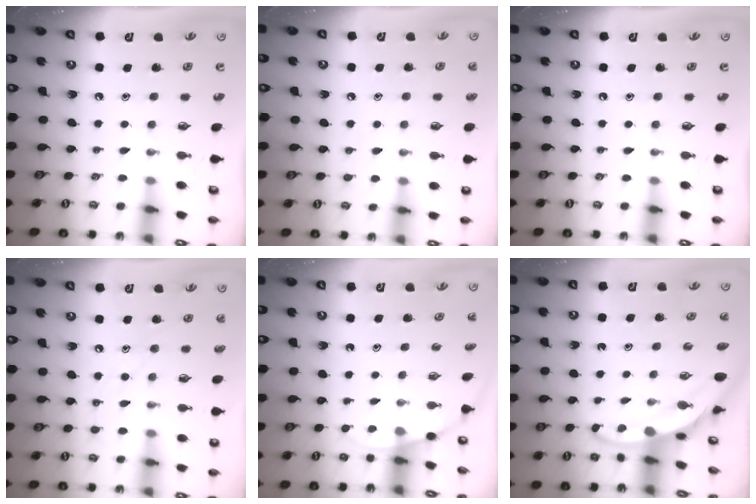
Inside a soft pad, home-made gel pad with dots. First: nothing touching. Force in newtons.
{"total": 5.5, "press": 5.5, "slide": 0.6}
{"total": 0.0}
{"total": 8.5, "press": 8.4, "slide": 0.7}
{"total": 2.6, "press": 2.6, "slide": 0.1}
{"total": 4.0, "press": 4.0, "slide": 0.2}